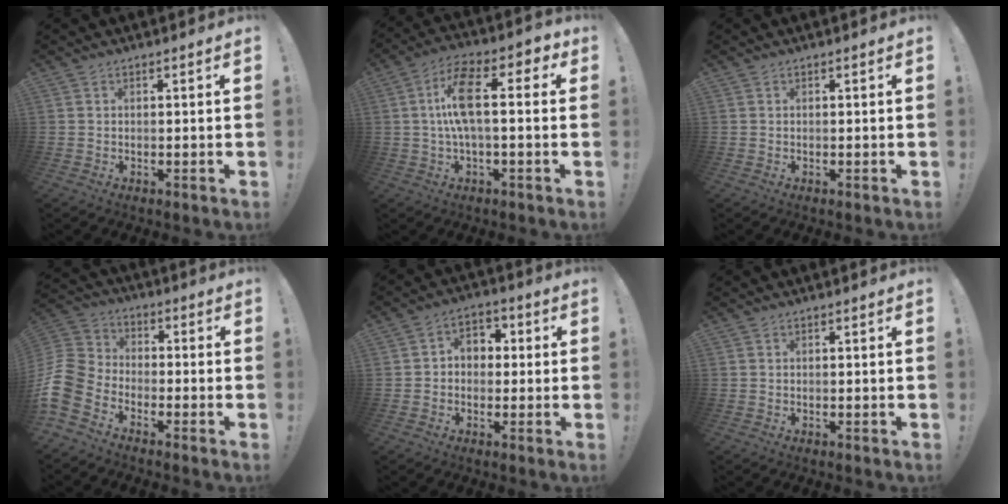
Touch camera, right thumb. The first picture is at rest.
{"total": 13.8, "force": [2.2, 5.5, 12.5], "torque": [-0.224, 0.012, 0.031]}
{"total": 0.0}
{"total": 12.1, "force": [-7.4, 7.6, 5.9], "torque": [-0.131, 0.040, -0.134]}
{"total": 5.8, "force": [-0.2, 5.1, 2.9], "torque": [-0.040, 0.018, -0.002]}
{"total": 0.0}